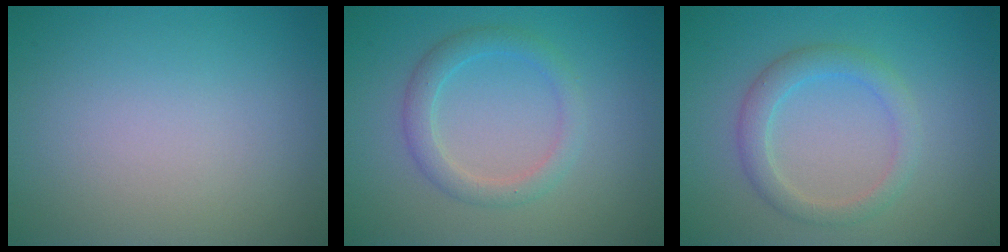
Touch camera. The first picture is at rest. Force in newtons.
{"total": 2.5, "press": 2.5, "slide": 0.1}
{"total": 2.7, "press": 2.7, "slide": 0.3}